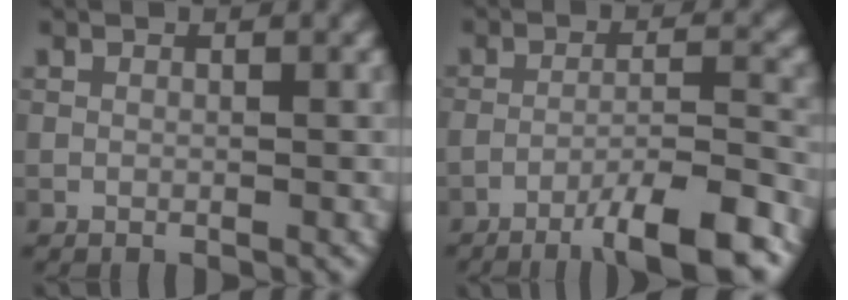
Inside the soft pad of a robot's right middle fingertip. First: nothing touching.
{"total": 7.2, "force": [-4.8, 1.0, 5.2], "torque": [-0.072, 0.007, -0.079]}